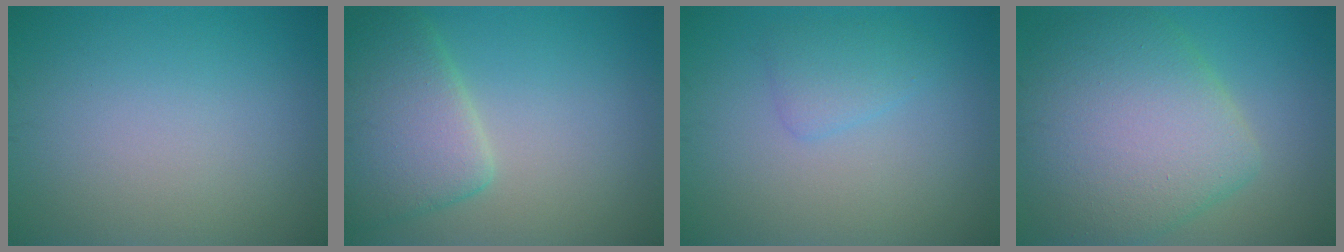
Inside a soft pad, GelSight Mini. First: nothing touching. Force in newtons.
{"total": 5.9, "press": 5.9, "slide": 0.2}
{"total": 1.8, "press": 1.8, "slide": 0.0}
{"total": 9.3, "press": 9.3, "slide": 0.6}